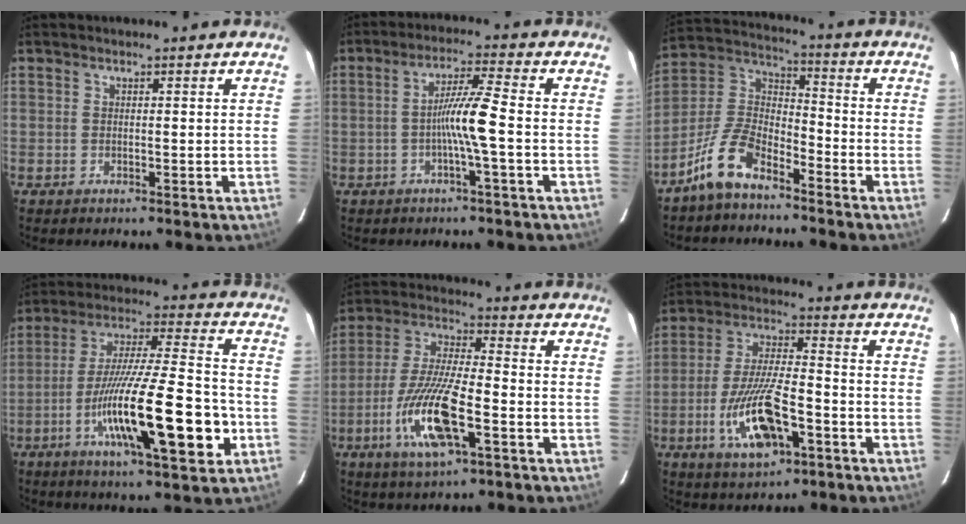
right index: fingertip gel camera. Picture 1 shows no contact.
{"total": 6.6, "force": [-1.3, -0.8, 6.4], "torque": [-0.119, 0.008, -0.026]}
{"total": 10.0, "force": [-7.4, 3.9, 5.5], "torque": [-0.129, 0.018, -0.150]}
{"total": 20.6, "force": [-6.7, 2.3, 19.3], "torque": [-0.322, -0.013, -0.107]}
{"total": 13.8, "force": [-5.2, 2.6, 12.6], "torque": [-0.259, -0.013, -0.094]}
{"total": 12.8, "force": [-5.0, 3.6, 11.2], "torque": [-0.224, -0.006, -0.088]}